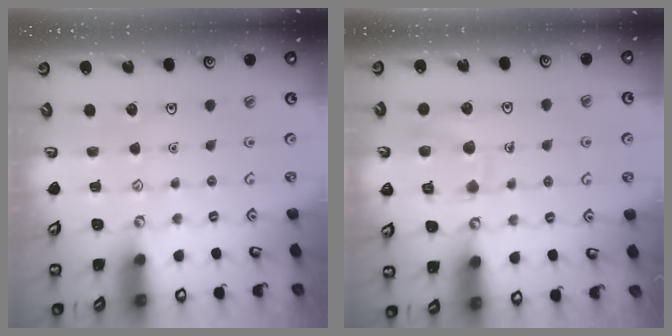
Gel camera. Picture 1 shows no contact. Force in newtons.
{"total": 11.1, "press": 11.1, "slide": 0.8}